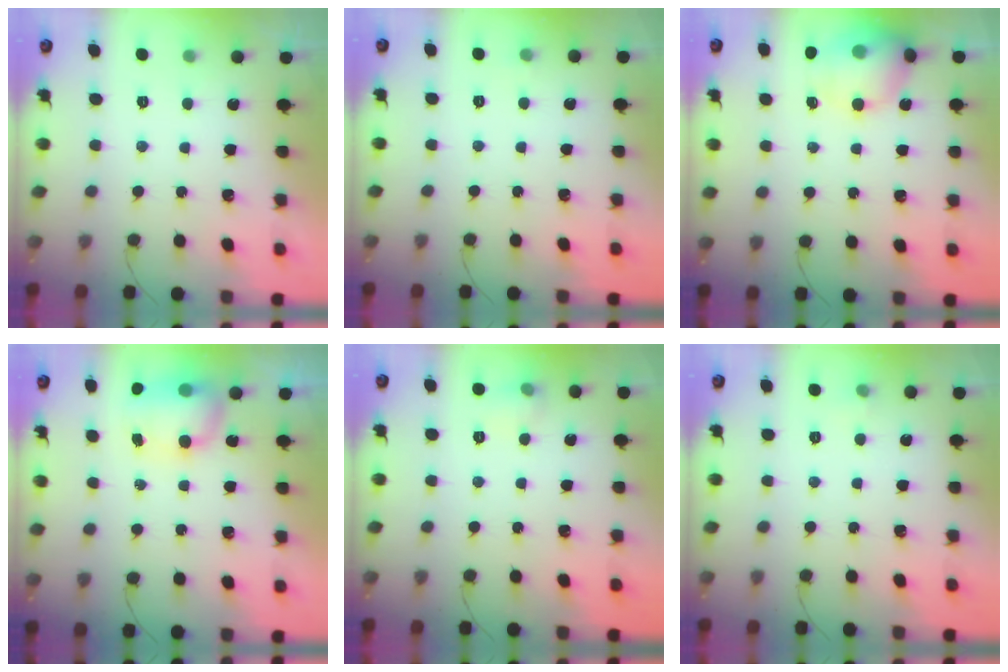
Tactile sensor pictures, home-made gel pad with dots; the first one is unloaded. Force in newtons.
{"total": 2.7, "press": 2.0, "slide": 1.8}
{"total": 15.7, "press": 15.5, "slide": 2.6}
{"total": 7.5, "press": 7.4, "slide": 1.1}
{"total": 6.0, "press": 5.8, "slide": 1.7}
{"total": 3.0, "press": 2.8, "slide": 1.1}